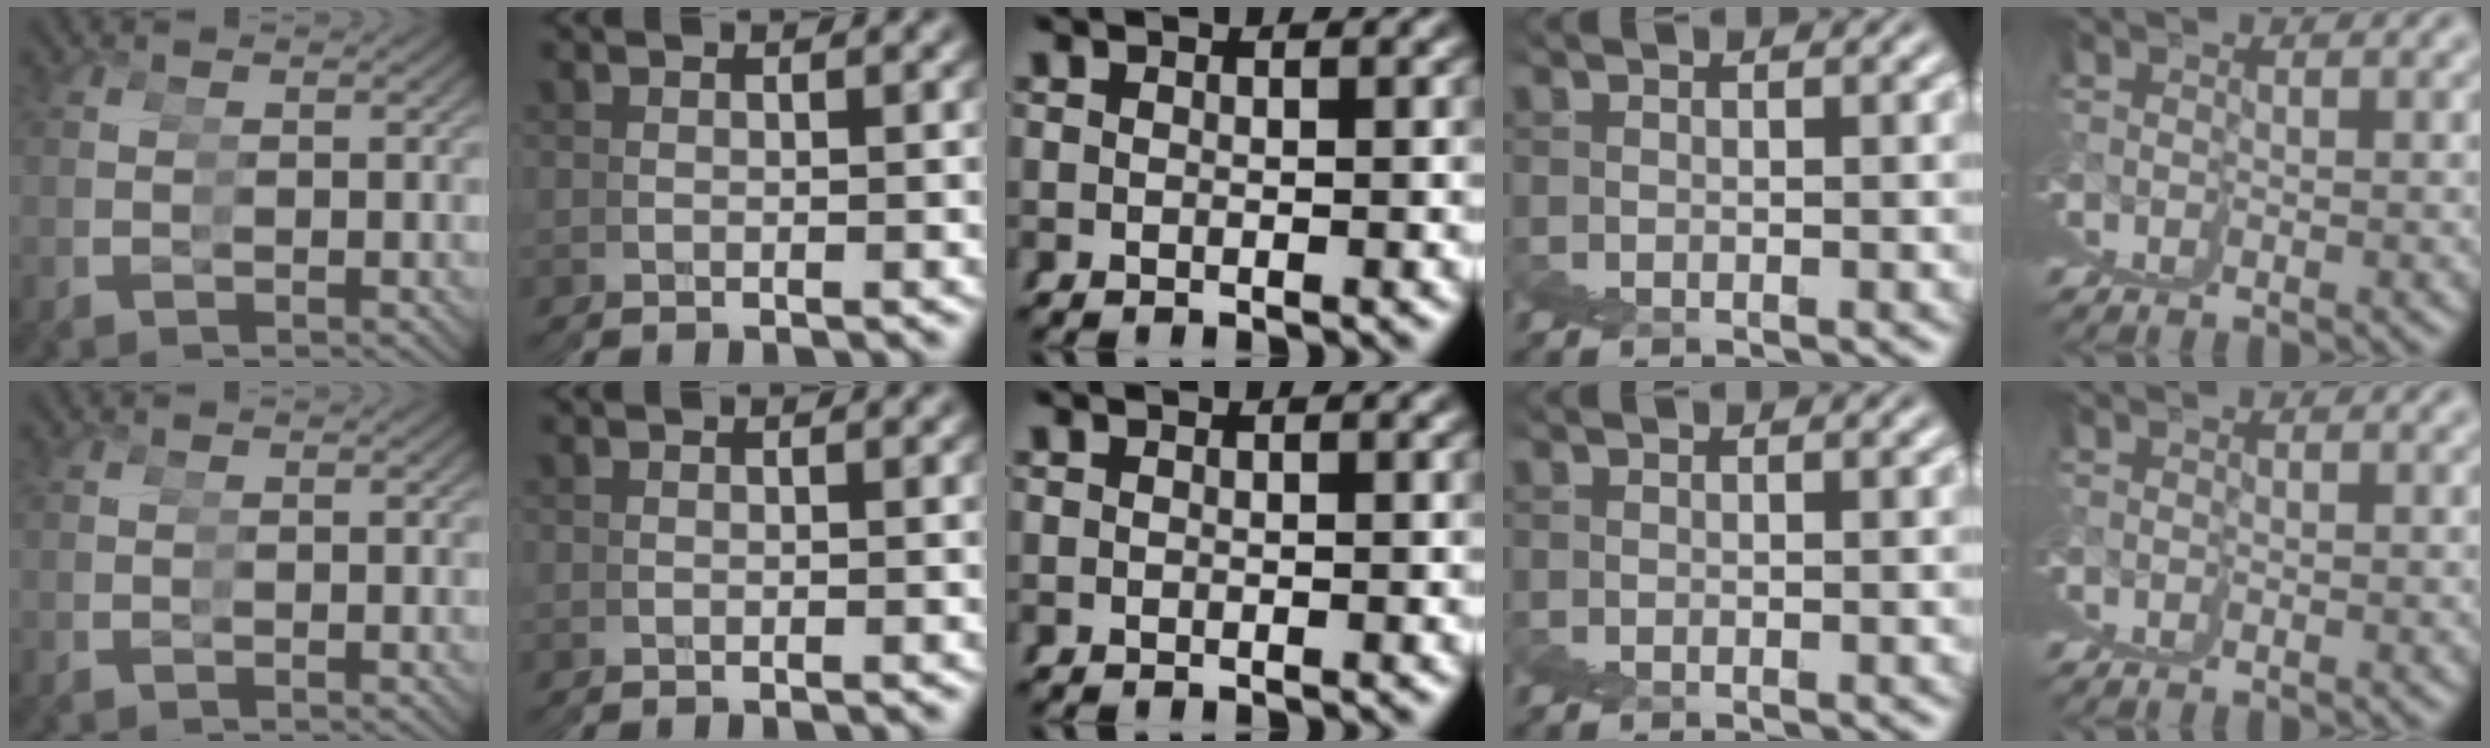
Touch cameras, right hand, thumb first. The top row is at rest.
{}